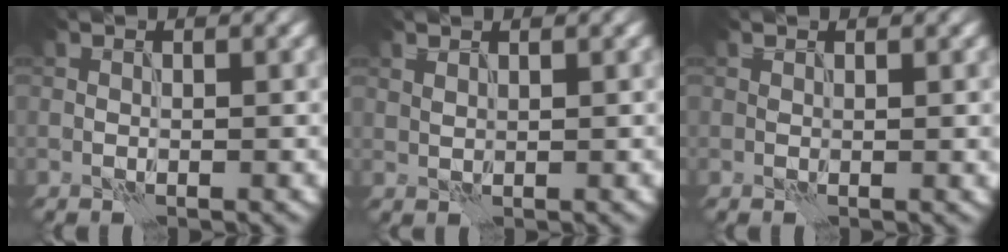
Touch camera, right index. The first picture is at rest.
{"total": 0.9, "force": [0.8, 0.3, 0.3], "torque": [-0.008, -0.003, 0.016]}
{"total": 0.7, "force": [0.5, 0.2, 0.5], "torque": [-0.002, -0.001, 0.007]}